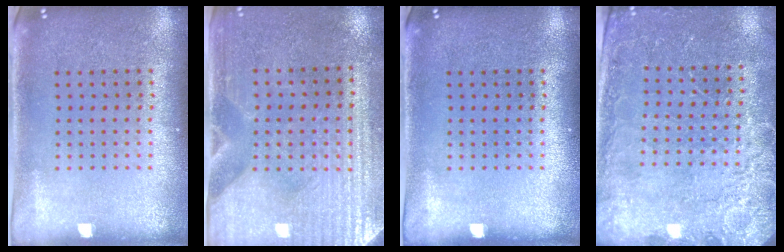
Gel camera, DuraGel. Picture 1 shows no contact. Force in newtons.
{"total": 3.6, "press": 3.2, "slide": 1.6}
{"total": 0.0}
{"total": 2.6, "press": 2.5, "slide": 0.5}